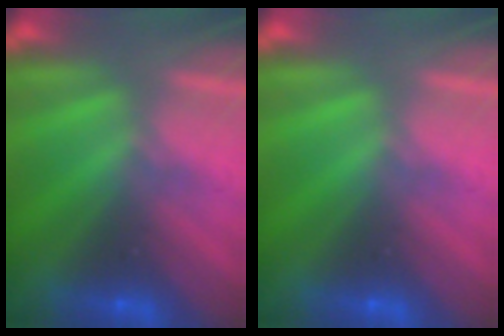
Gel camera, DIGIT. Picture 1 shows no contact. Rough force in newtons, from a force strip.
{"total": 0.0}